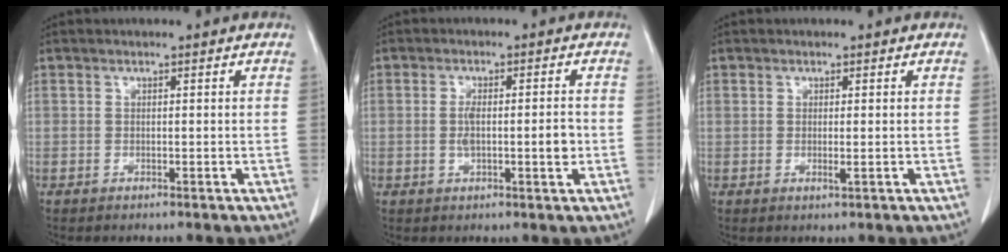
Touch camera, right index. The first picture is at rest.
{"total": 5.0, "force": [-0.6, 1.2, 4.8], "torque": [-0.090, 0.002, -0.009]}
{"total": 1.2, "force": [-0.2, 0.0, 1.2], "torque": [-0.025, -0.005, -0.002]}